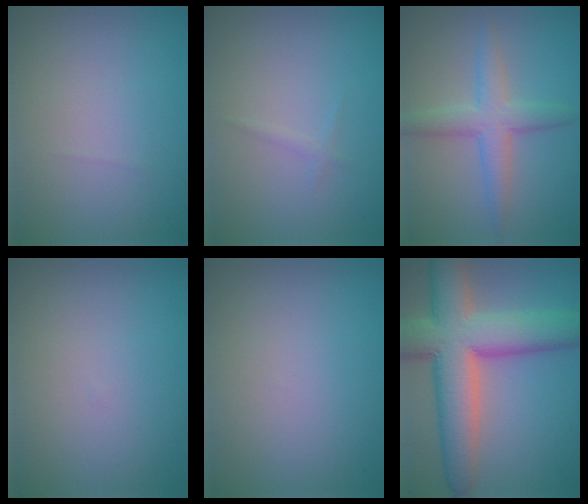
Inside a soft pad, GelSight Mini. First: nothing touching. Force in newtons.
{"total": 0.6, "press": 0.6, "slide": 0.1}
{"total": 3.8, "press": 3.8, "slide": 0.1}
{"total": 0.0}
{"total": 0.0}
{"total": 11.8, "press": 11.8, "slide": 1.0}